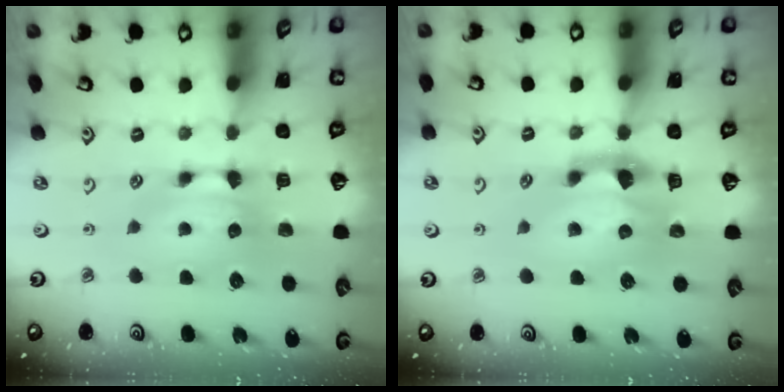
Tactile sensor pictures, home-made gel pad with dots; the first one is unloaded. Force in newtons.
{"total": 2.3, "press": 2.1, "slide": 0.8}